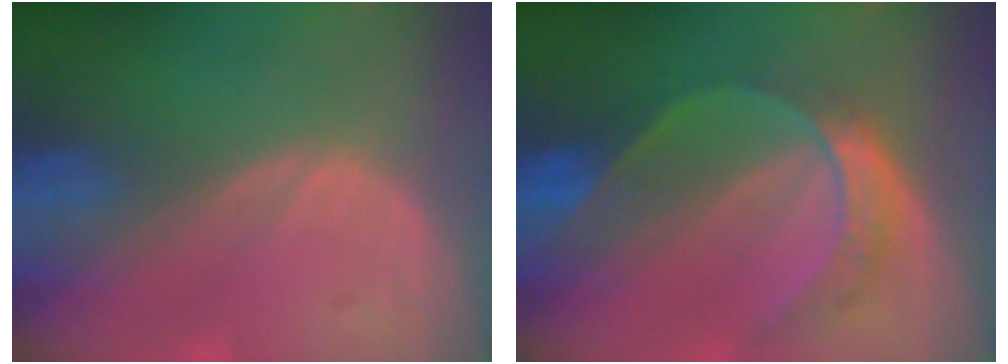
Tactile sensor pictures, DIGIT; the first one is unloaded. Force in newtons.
{"total": 7.8, "press": 6.4, "slide": 4.4}